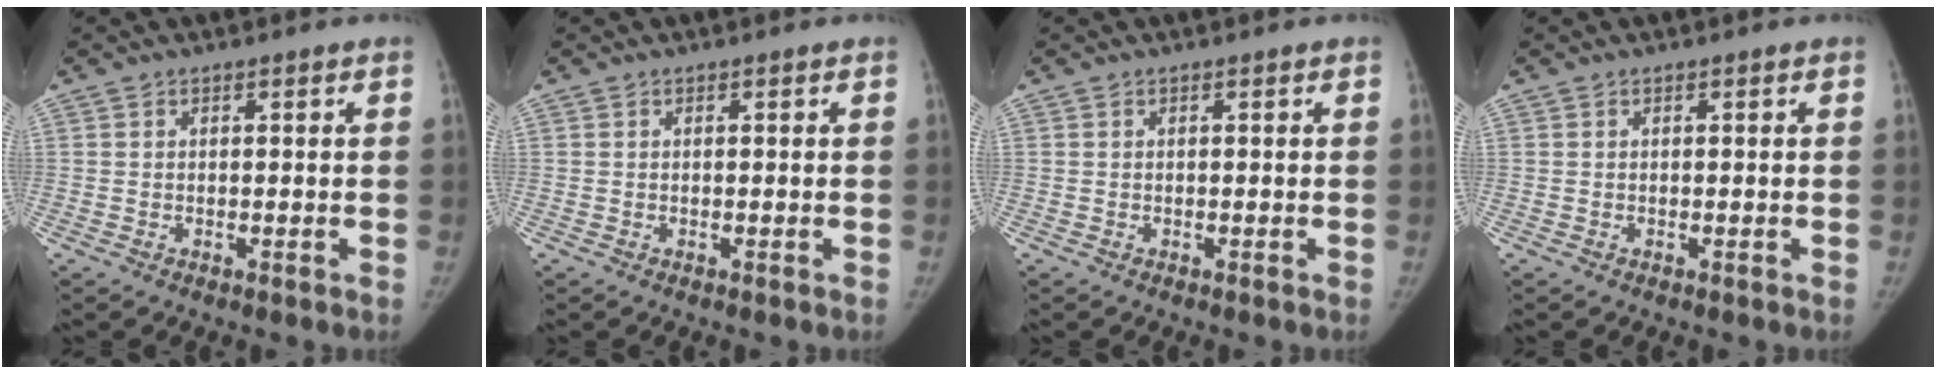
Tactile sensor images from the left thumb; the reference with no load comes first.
{"total": 0.0}
{"total": 0.0}
{"total": 0.0}